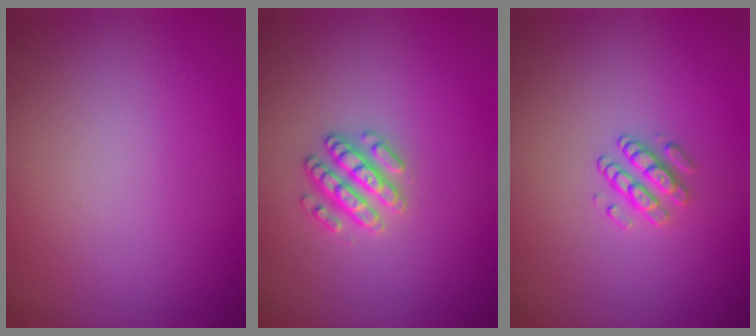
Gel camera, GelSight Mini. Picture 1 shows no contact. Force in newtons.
{"total": 2.5, "press": 2.5, "slide": 0.4}
{"total": 1.8, "press": 1.3, "slide": 1.2}